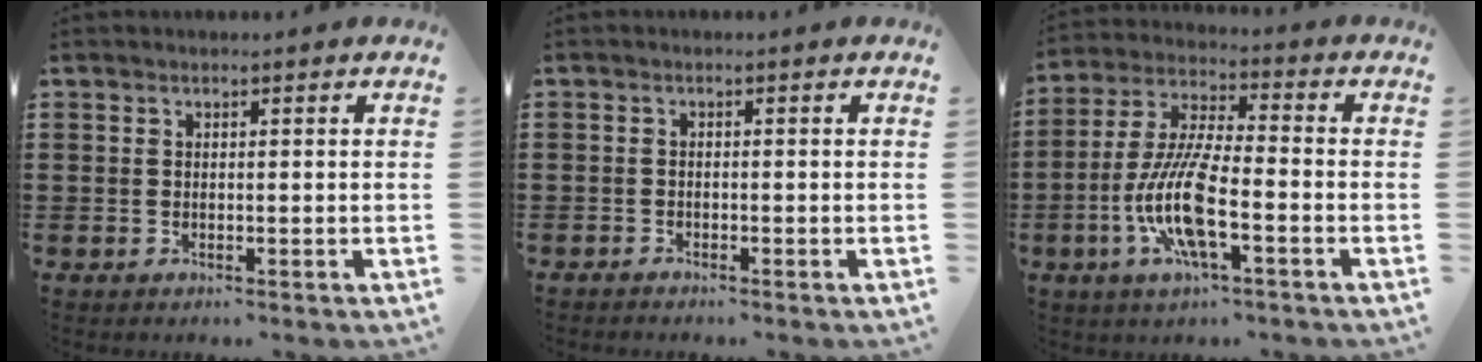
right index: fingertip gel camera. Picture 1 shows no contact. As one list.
[{"total": 0.7, "force": [-0.7, 0.1, -0.1], "torque": [0.000, 0.002, -0.016]}, {"total": 10.7, "force": [-3.8, 2.6, 9.7], "torque": [-0.219, -0.013, -0.077]}]